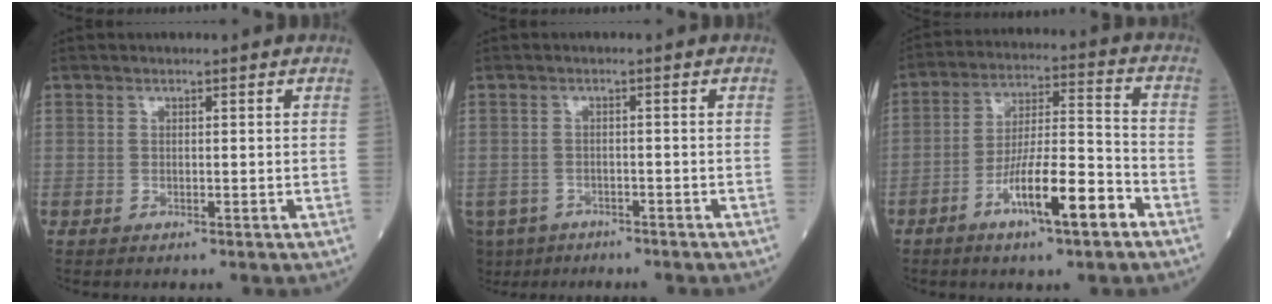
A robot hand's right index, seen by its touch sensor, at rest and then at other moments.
{"total": 6.9, "force": [-5.7, 3.6, 1.4], "torque": [-0.029, -0.010, -0.090]}
{"total": 11.7, "force": [-6.0, 1.6, 10.0], "torque": [-0.172, 0.002, -0.105]}